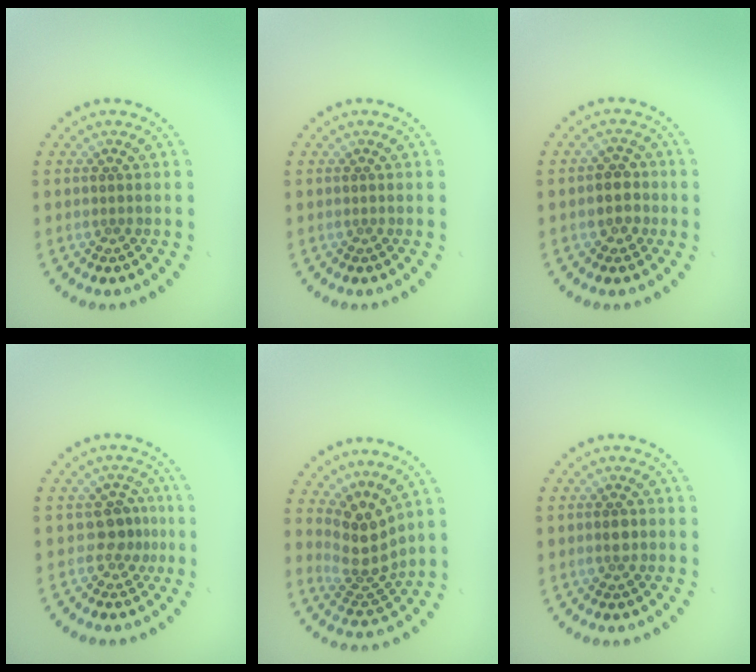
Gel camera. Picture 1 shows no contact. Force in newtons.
{"total": 0.0}
{"total": 2.4, "press": 2.2, "slide": 0.9}
{"total": 2.2, "press": 1.5, "slide": 1.6}
{"total": 4.0, "press": 3.0, "slide": 2.7}
{"total": 1.0, "press": 1.0, "slide": 0.1}